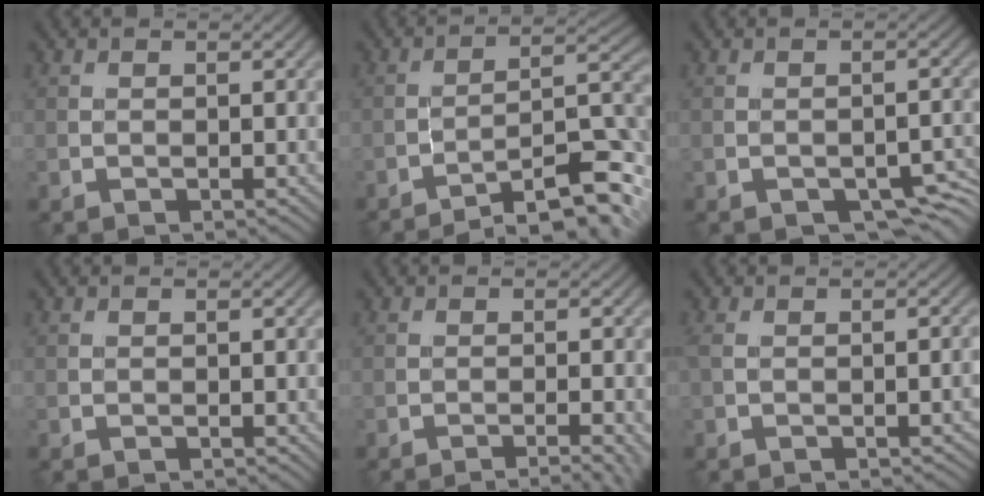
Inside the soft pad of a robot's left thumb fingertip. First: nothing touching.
{"total": 12.3, "force": [-9.4, 2.1, 7.6], "torque": [-0.118, 0.019, -0.137]}
{"total": 3.9, "force": [-2.3, 2.0, 2.4], "torque": [-0.028, -0.005, -0.023]}
{"total": 0.0}
{"total": 3.5, "force": [-1.9, 0.6, 2.8], "torque": [-0.030, 0.009, -0.033]}
{"total": 3.3, "force": [-0.5, 1.1, 3.0], "torque": [-0.046, 0.001, -0.011]}